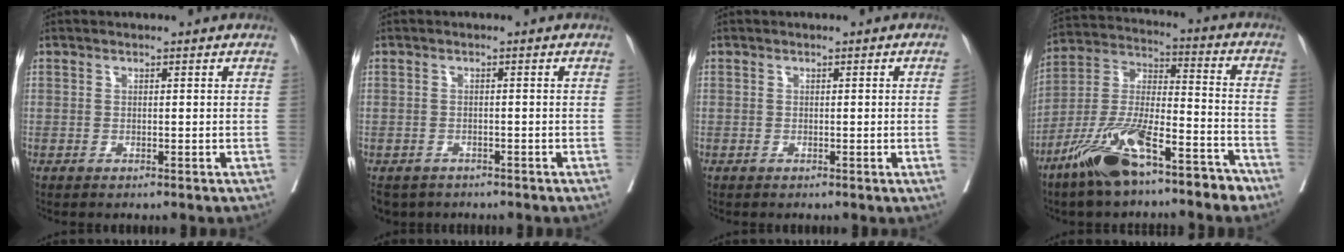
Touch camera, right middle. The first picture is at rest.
{"total": 4.7, "force": [-3.6, 2.9, 0.7], "torque": [-0.009, -0.004, -0.054]}
{"total": 1.6, "force": [-0.1, -0.7, 1.5], "torque": [-0.023, -0.004, 0.002]}
{"total": 15.8, "force": [-10.9, 3.5, 11.0], "torque": [-0.225, -0.004, -0.198]}